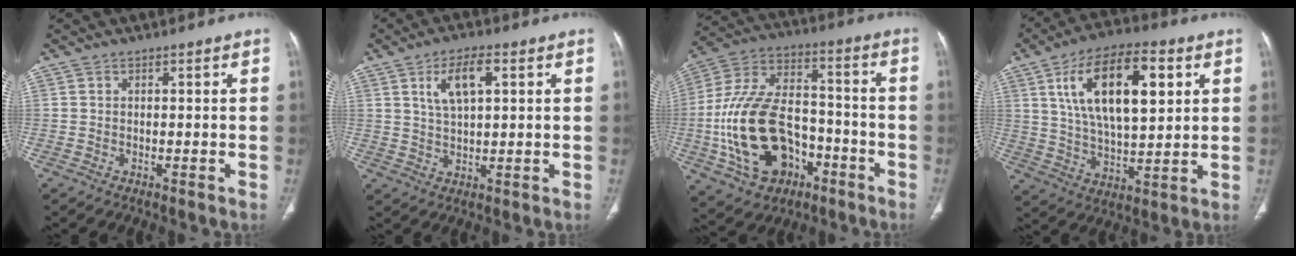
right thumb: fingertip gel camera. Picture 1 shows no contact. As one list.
[{"total": 7.1, "force": [2.7, 2.9, 5.9], "torque": [-0.109, -0.002, 0.052]}, {"total": 22.1, "force": [-6.7, 14.5, 15.3], "torque": [-0.280, 0.046, -0.103]}, {"total": 18.9, "force": [6.3, 8.4, 15.8], "torque": [-0.253, -0.008, 0.109]}]